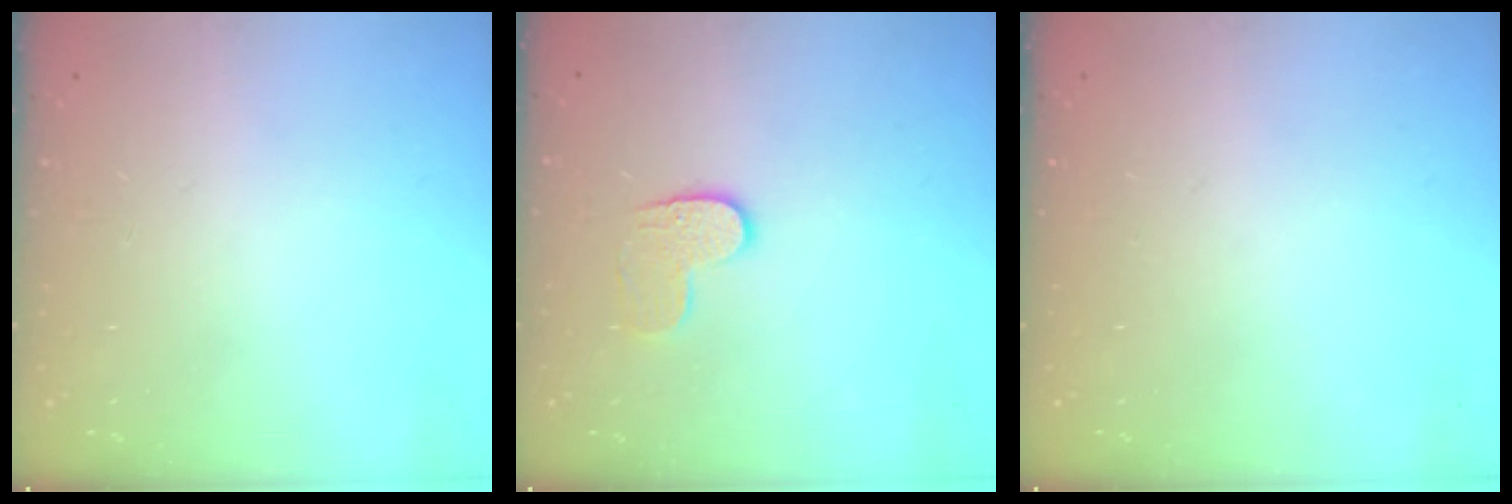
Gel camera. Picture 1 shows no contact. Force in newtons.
{"total": 6.2, "press": 6.2, "slide": 0.3}
{"total": 0.0}